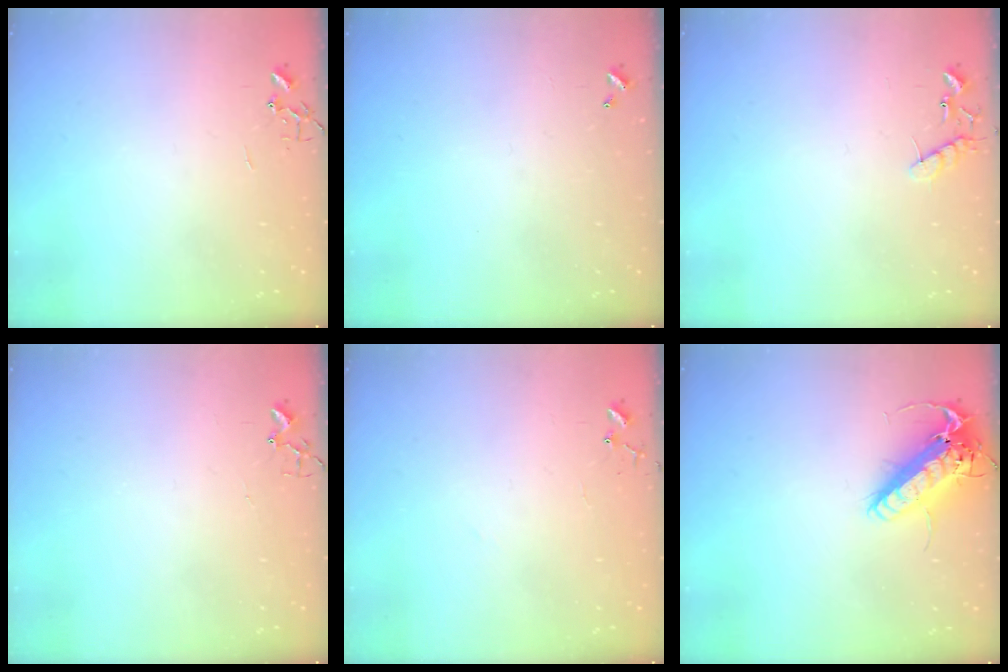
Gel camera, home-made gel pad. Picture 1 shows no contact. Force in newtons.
{"total": 0.0}
{"total": 8.5, "press": 8.5, "slide": 0.6}
{"total": 2.4, "press": 2.4, "slide": 0.3}
{"total": 5.7, "press": 5.7, "slide": 0.5}
{"total": 17.1, "press": 16.8, "slide": 3.3}